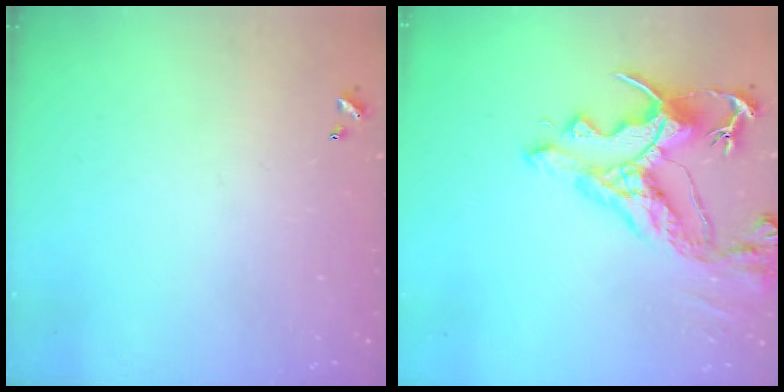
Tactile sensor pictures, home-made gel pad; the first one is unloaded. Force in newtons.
{"total": 10.7, "press": 10.5, "slide": 2.2}